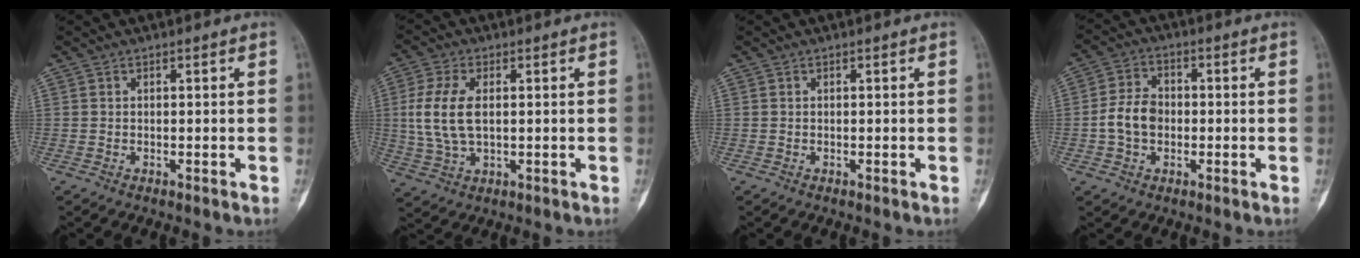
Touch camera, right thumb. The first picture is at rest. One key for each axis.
{"total": 9.7, "fx": 0.9, "fy": 5.3, "fz": 8.1, "tx": -0.179, "ty": 0.001, "tz": 0.021}
{"total": 0.0}
{"total": 7.1, "fx": -0.9, "fy": 5.3, "fz": 4.6, "tx": -0.076, "ty": 0.019, "tz": -0.024}